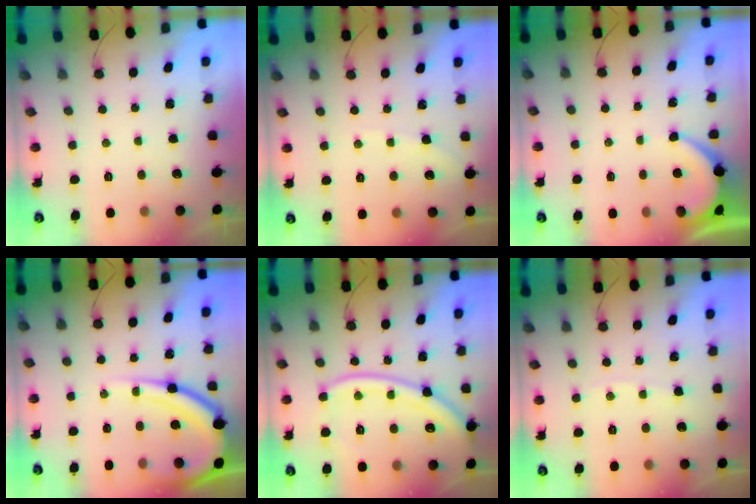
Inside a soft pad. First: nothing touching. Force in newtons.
{"total": 2.5, "press": 2.4, "slide": 0.5}
{"total": 2.6, "press": 2.6, "slide": 0.3}
{"total": 15.8, "press": 15.7, "slide": 1.8}
{"total": 16.3, "press": 16.2, "slide": 2.0}
{"total": 2.0, "press": 2.0, "slide": 0.4}